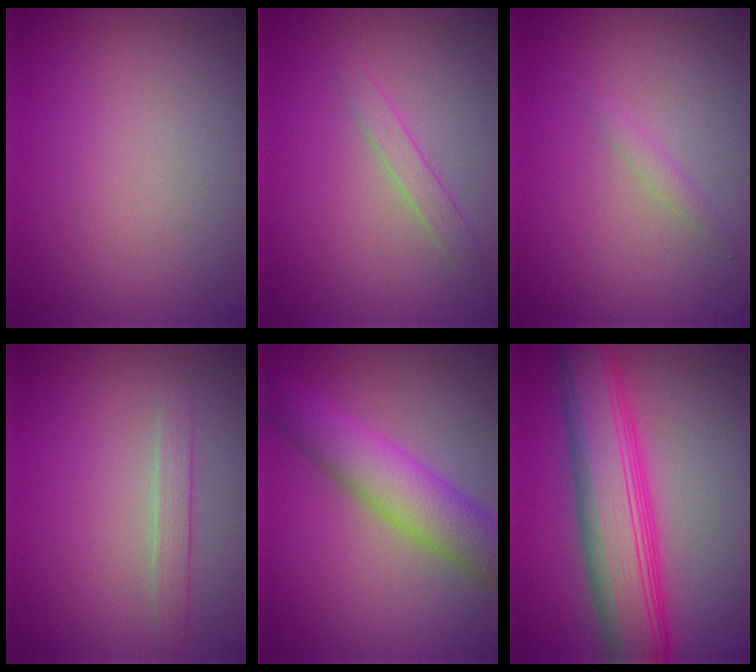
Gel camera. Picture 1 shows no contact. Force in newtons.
{"total": 1.5, "press": 1.5, "slide": 0.1}
{"total": 0.9, "press": 0.9, "slide": 0.1}
{"total": 1.4, "press": 1.4, "slide": 0.1}
{"total": 6.1, "press": 6.1, "slide": 0.1}
{"total": 8.9, "press": 8.9, "slide": 0.2}